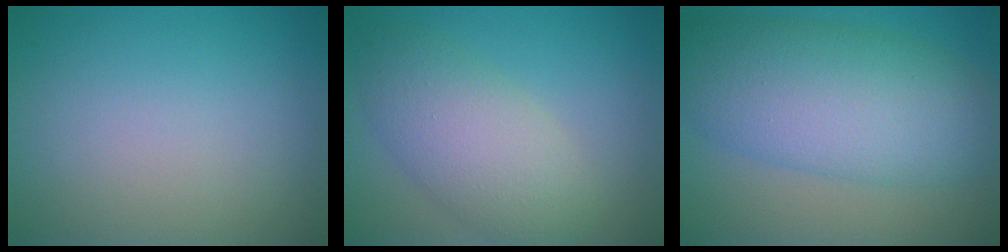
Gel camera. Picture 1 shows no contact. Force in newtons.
{"total": 5.8, "press": 5.8, "slide": 0.1}
{"total": 9.4, "press": 9.4, "slide": 0.2}